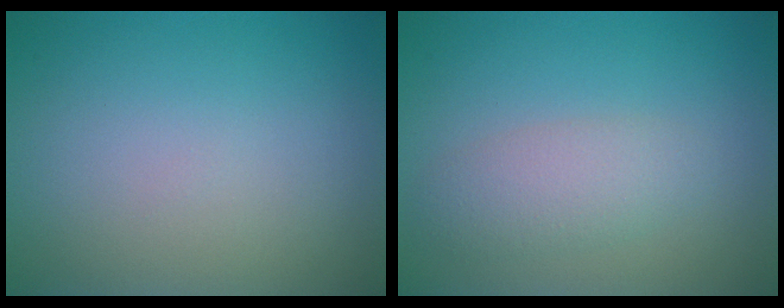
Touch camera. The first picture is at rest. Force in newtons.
{"total": 2.7, "press": 2.7, "slide": 0.0}